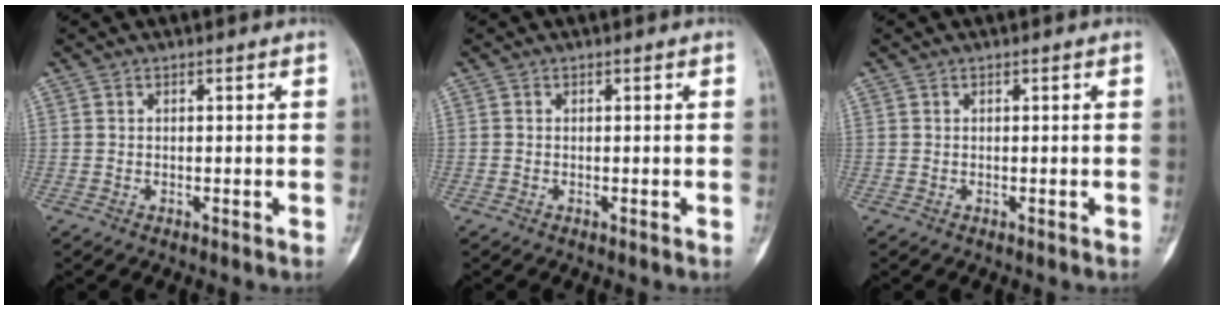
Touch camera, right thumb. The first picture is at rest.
{"total": 0.0}
{"total": 0.0}